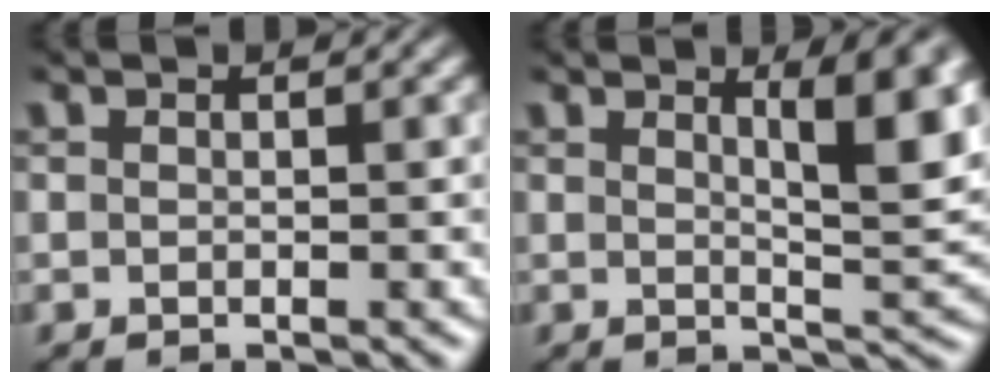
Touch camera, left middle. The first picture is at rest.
{"total": 6.2, "force": [2.3, 1.6, 5.5], "torque": [-0.062, -0.004, 0.036]}